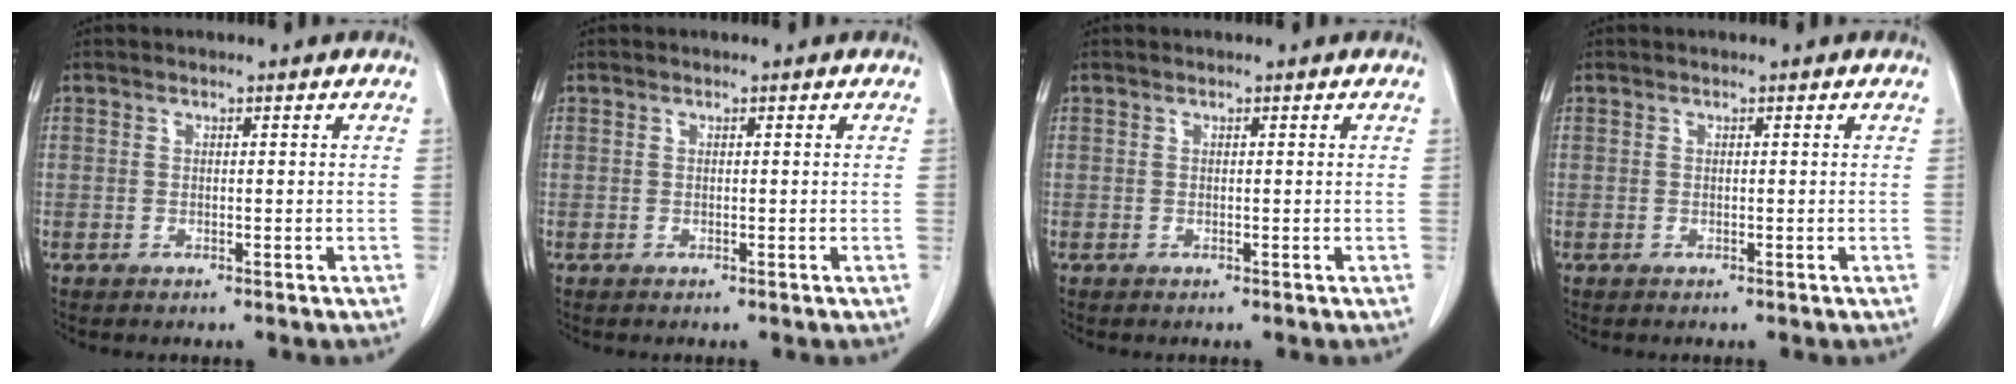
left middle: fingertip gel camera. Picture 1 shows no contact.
{"total": 0.0}
{"total": 0.0}
{"total": 0.0}